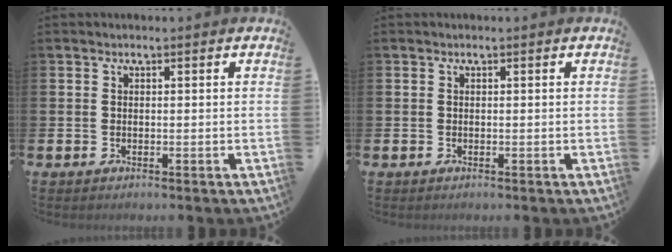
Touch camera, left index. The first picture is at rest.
{"total": 0.0}